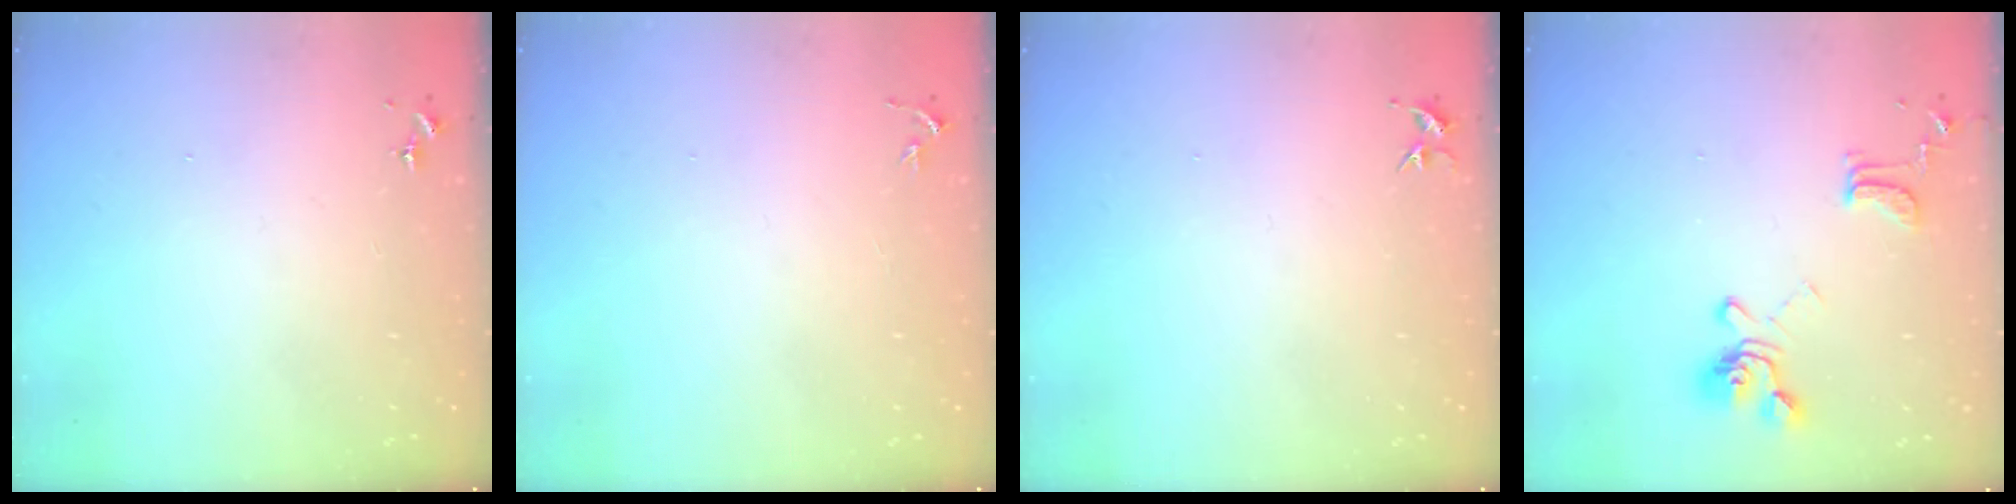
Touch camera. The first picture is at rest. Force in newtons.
{"total": 3.3, "press": 3.2, "slide": 0.4}
{"total": 3.7, "press": 3.7, "slide": 0.4}
{"total": 14.3, "press": 14.3, "slide": 1.3}